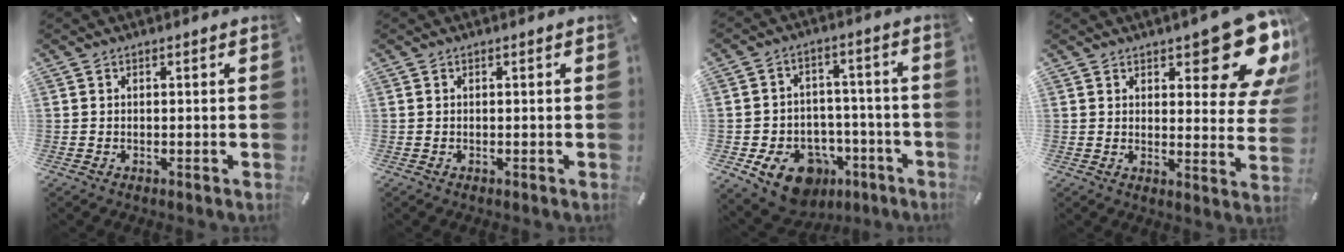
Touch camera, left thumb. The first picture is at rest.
{"total": 0.0}
{"total": 13.1, "force": [-6.5, 9.6, 6.1], "torque": [-0.087, 0.045, -0.104]}
{"total": 15.5, "force": [9.9, 5.8, 10.4], "torque": [-0.112, -0.086, 0.164]}